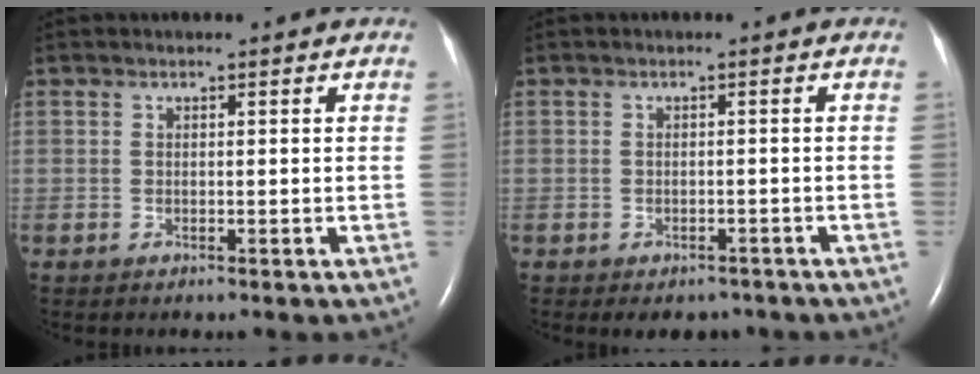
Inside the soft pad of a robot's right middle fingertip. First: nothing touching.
{"total": 4.1, "force": [-3.3, 2.1, 1.0], "torque": [-0.007, 0.006, -0.039]}